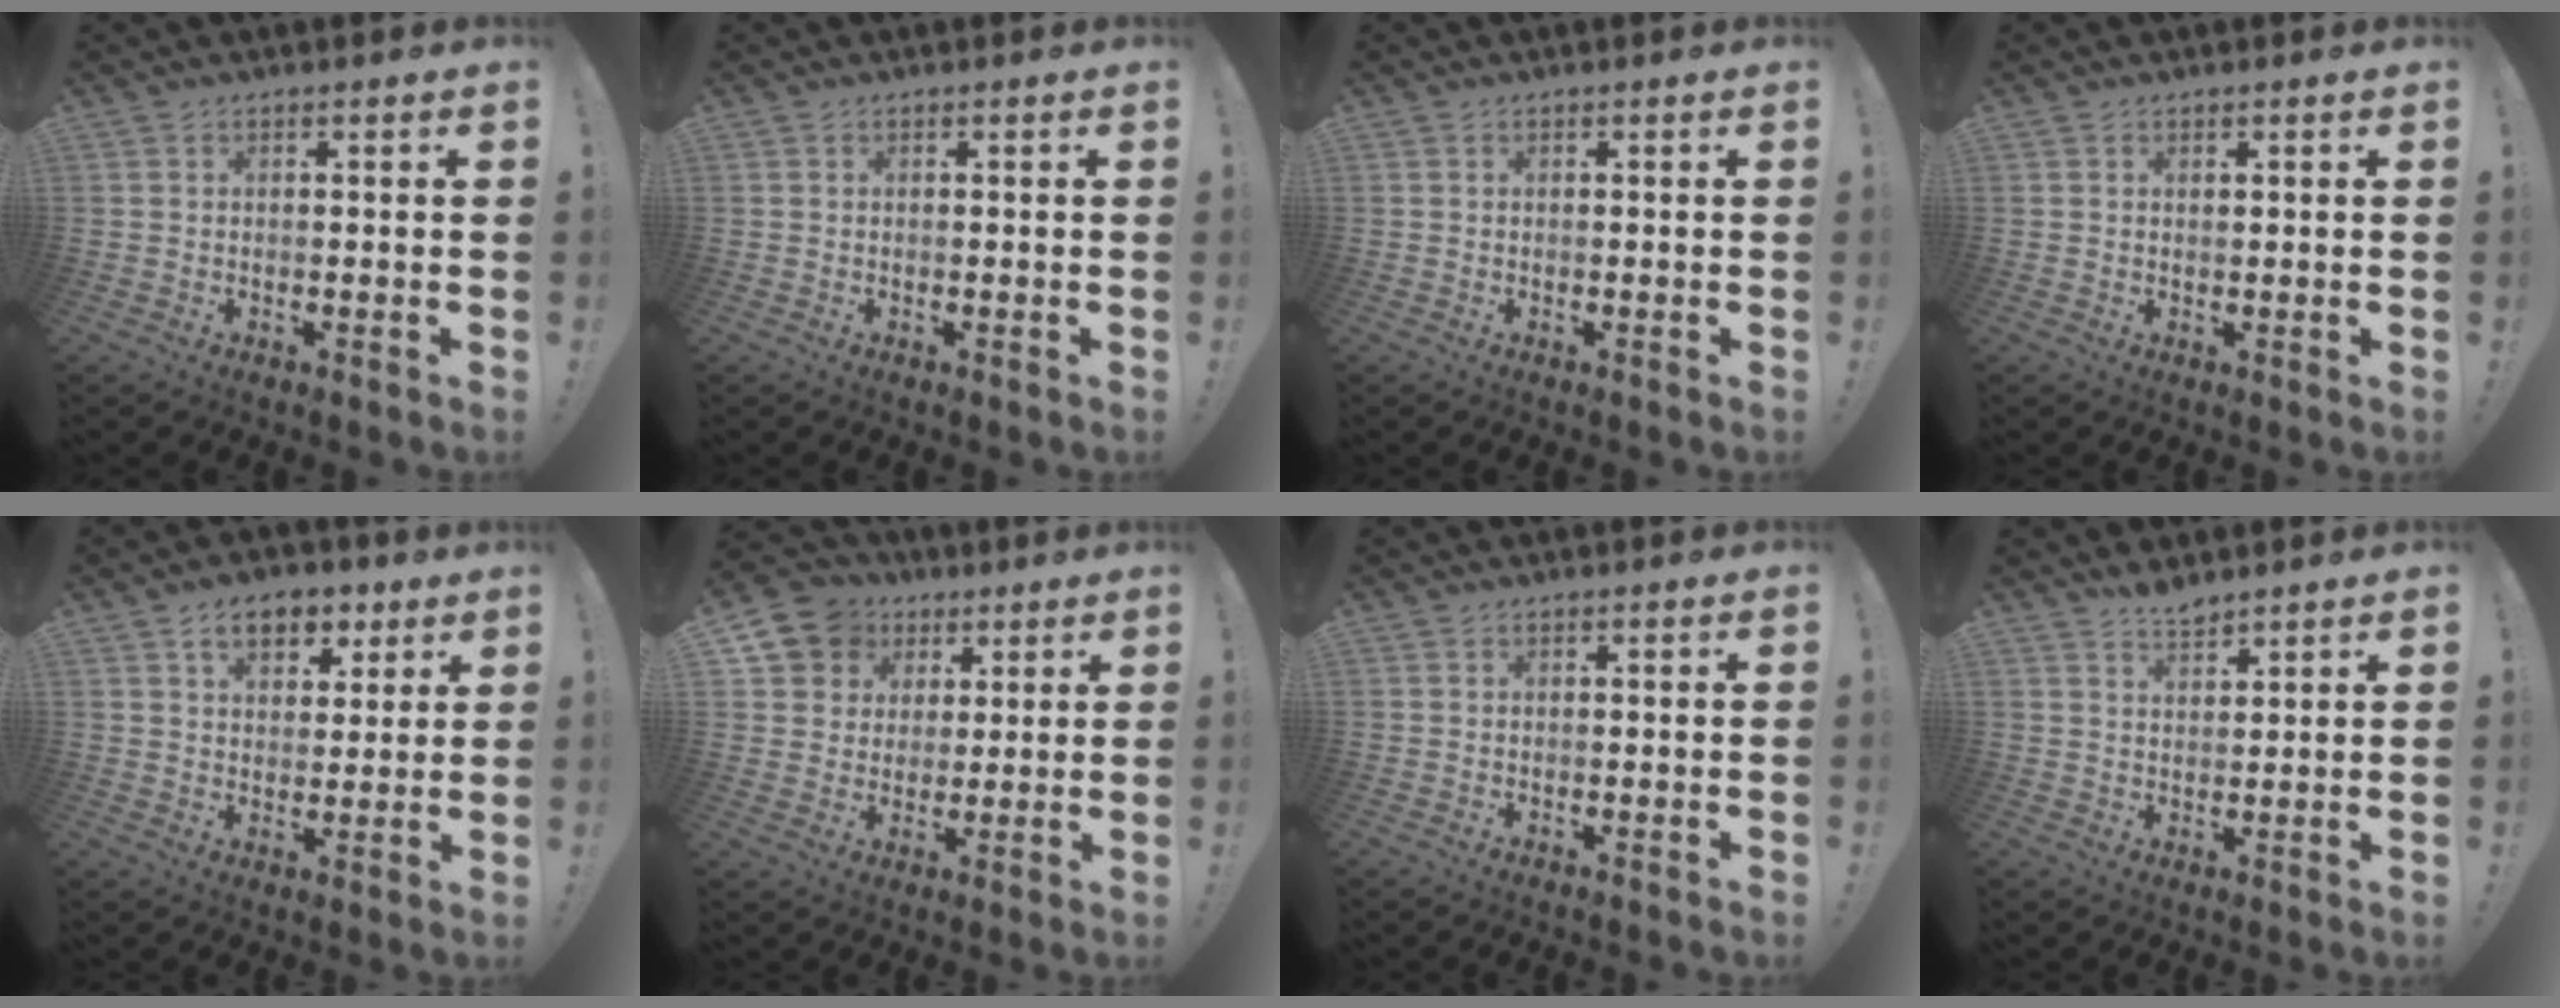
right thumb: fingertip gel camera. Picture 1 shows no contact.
{"total": 0.0}
{"total": 0.0}
{"total": 0.9, "force": [0.8, 0.2, -0.1], "torque": [0.008, -0.002, 0.015]}
{"total": 9.6, "force": [4.9, 6.4, 5.2], "torque": [-0.069, -0.015, 0.090]}
{"total": 10.2, "force": [4.1, 9.0, 2.7], "torque": [-0.041, -0.020, 0.086]}
{"total": 0.0}
{"total": 4.2, "force": [3.9, 1.0, 1.1], "torque": [-0.017, -0.026, 0.070]}